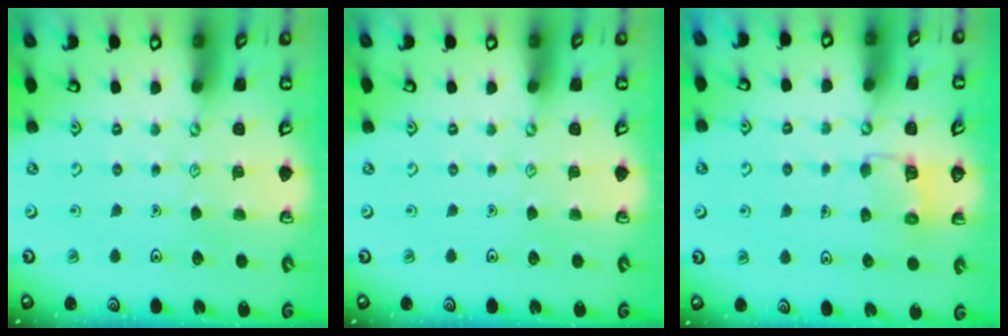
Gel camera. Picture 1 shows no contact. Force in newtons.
{"total": 0.0}
{"total": 4.6, "press": 4.5, "slide": 0.4}